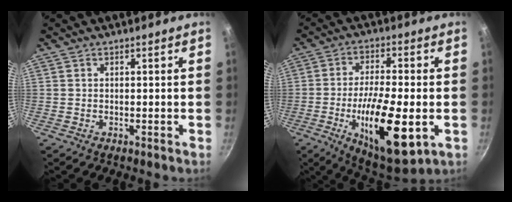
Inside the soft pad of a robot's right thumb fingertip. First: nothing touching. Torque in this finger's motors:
{"motor_torque": [-0.04, 1.11, 1.55, -0.22, 0.30]}